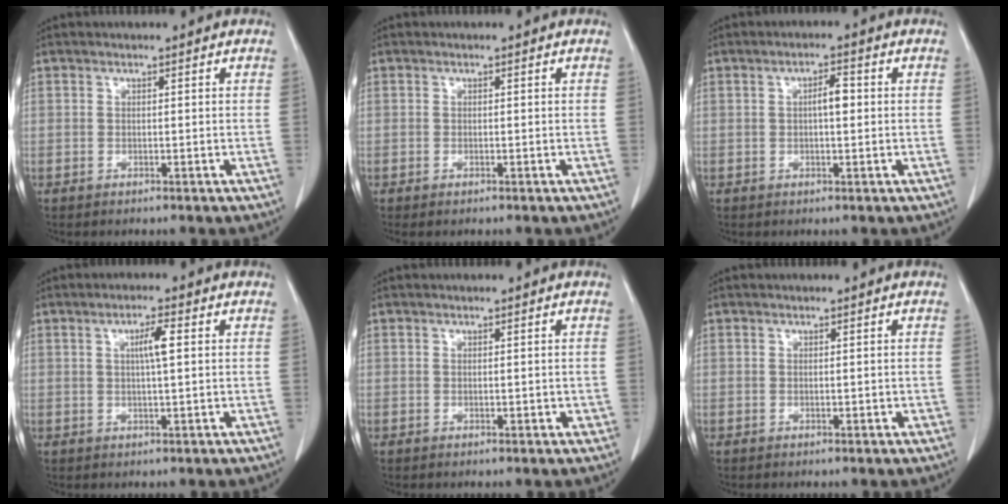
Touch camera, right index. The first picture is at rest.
{"total": 0.6, "force": [-0.4, 0.1, 0.4], "torque": [-0.009, -0.002, -0.007]}
{"total": 2.9, "force": [0.2, 0.8, 2.7], "torque": [-0.046, 0.004, 0.002]}
{"total": 3.5, "force": [0.8, 0.2, 3.4], "torque": [-0.061, 0.002, 0.013]}
{"total": 1.2, "force": [-0.2, 0.7, 1.0], "torque": [-0.015, -0.001, 0.000]}
{"total": 0.8, "force": [-0.2, 0.3, 0.7], "torque": [-0.013, -0.002, -0.001]}